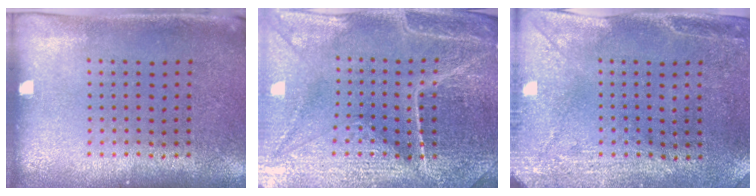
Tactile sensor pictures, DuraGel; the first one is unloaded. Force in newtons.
{"total": 4.9, "press": 4.6, "slide": 1.6}
{"total": 3.0, "press": 2.4, "slide": 1.8}